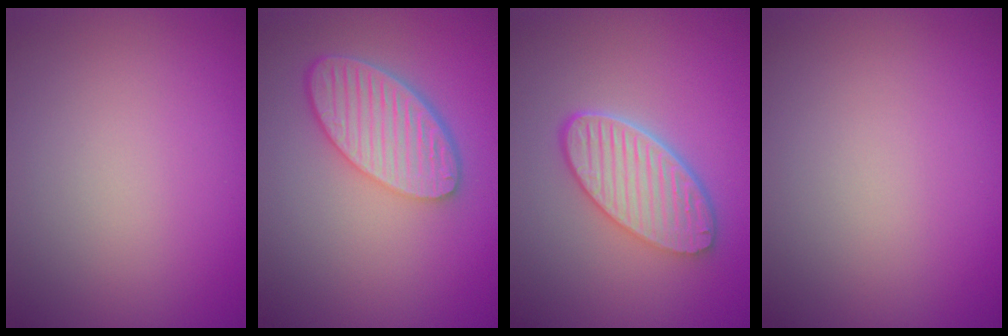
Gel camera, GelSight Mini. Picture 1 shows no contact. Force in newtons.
{"total": 6.1, "press": 4.7, "slide": 3.9}
{"total": 5.8, "press": 4.5, "slide": 3.6}
{"total": 0.0}